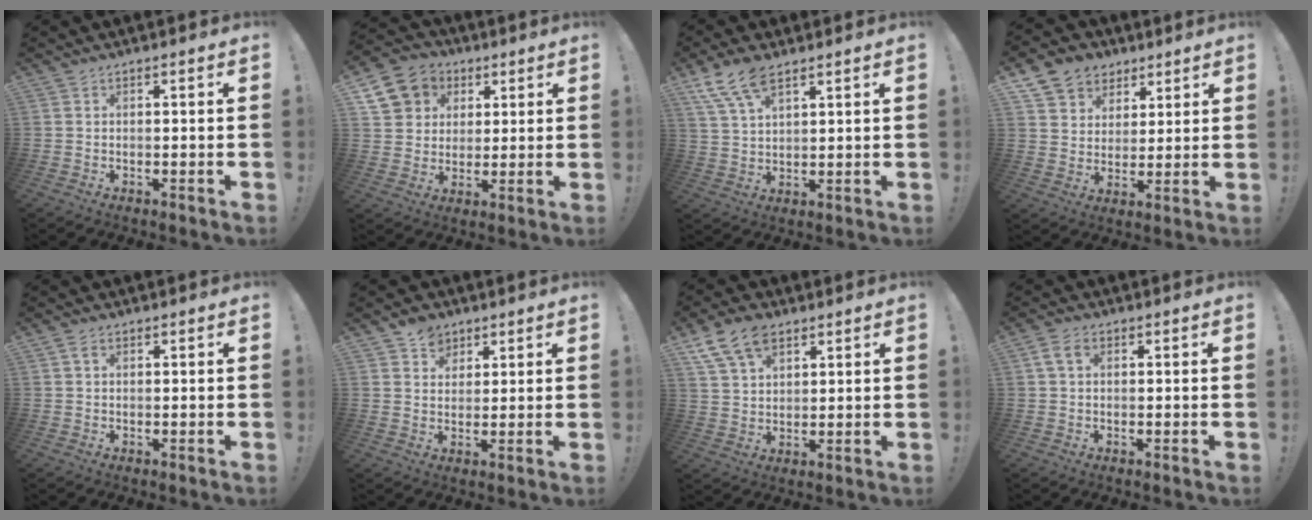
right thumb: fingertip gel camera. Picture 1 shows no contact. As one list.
[{"total": 11.8, "force": [4.4, 10.2, 4.1], "torque": [-0.054, -0.018, 0.091]}, {"total": 9.3, "force": [6.2, 3.9, 5.8], "torque": [-0.108, -0.021, 0.118]}, {"total": 9.6, "force": [5.4, 7.7, 1.9], "torque": [-0.031, -0.034, 0.110]}, {"total": 1.4, "force": [0.6, 0.9, 1.0], "torque": [-0.015, 0.000, 0.009]}, {"total": 5.6, "force": [3.5, 4.2, 1.0], "torque": [0.003, -0.024, 0.064]}, {"total": 11.1, "force": [6.6, 6.8, 5.7], "torque": [-0.098, -0.025, 0.128]}, {"total": 4.3, "force": [1.5, 2.7, 3.0], "torque": [-0.053, 0.006, 0.030]}]